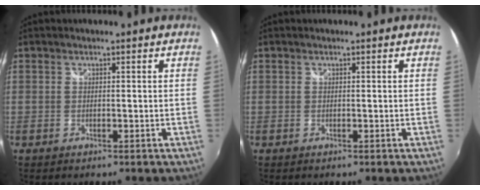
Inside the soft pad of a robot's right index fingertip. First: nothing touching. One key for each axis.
{"total": 0.0}